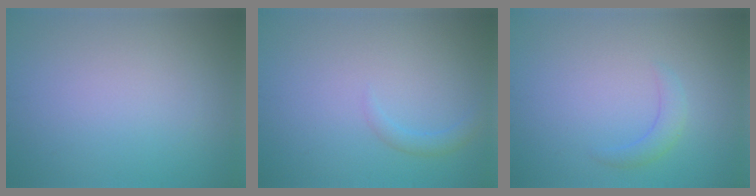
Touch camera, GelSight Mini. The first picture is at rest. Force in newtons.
{"total": 1.1, "press": 1.1, "slide": 0.1}
{"total": 1.6, "press": 1.6, "slide": 0.2}